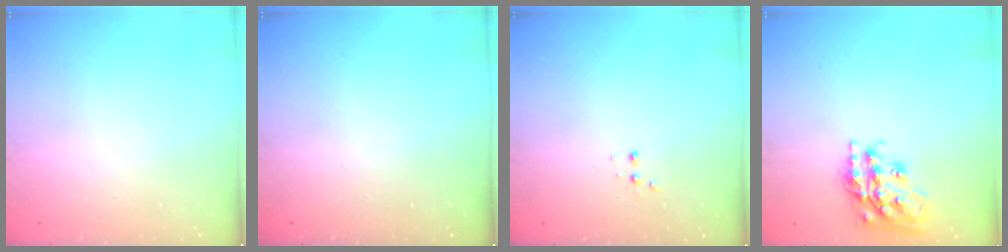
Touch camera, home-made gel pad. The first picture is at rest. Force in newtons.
{"total": 0.0}
{"total": 2.5, "press": 2.4, "slide": 0.8}
{"total": 18.7, "press": 18.6, "slide": 1.5}